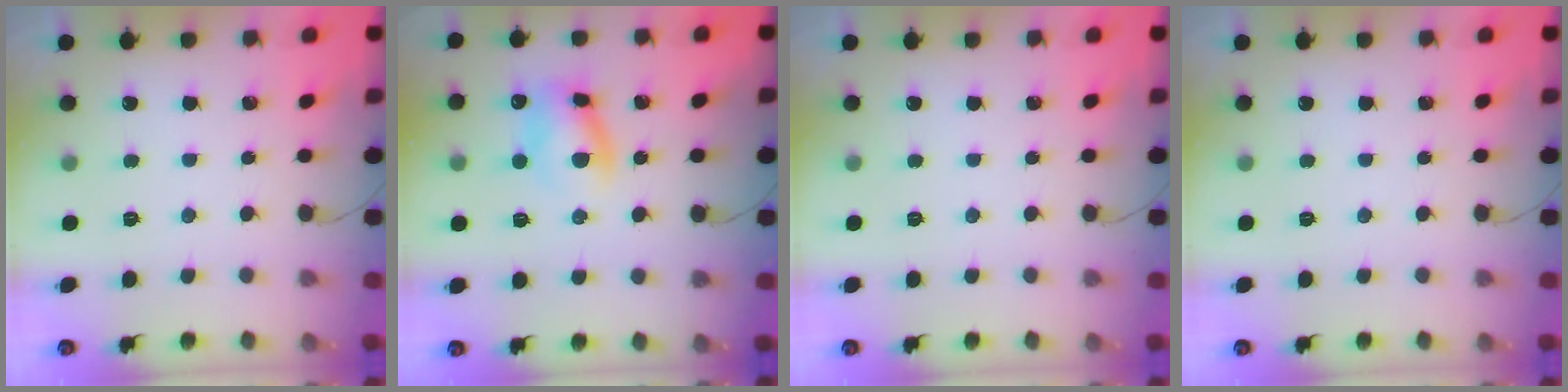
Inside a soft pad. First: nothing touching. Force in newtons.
{"total": 9.2, "press": 9.1, "slide": 1.5}
{"total": 0.0}
{"total": 0.0}